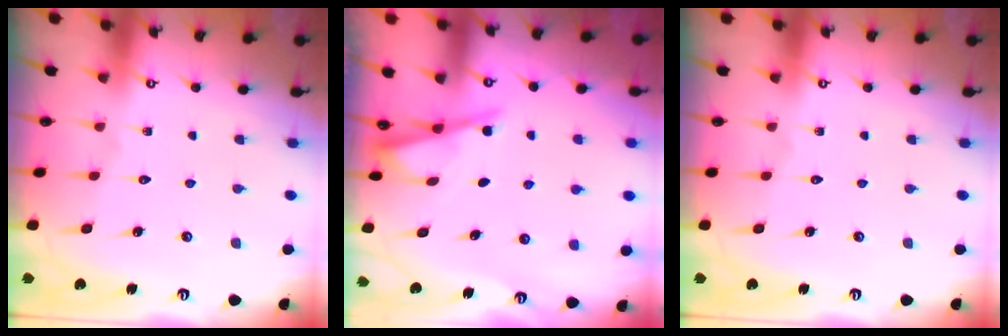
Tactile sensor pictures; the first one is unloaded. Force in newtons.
{"total": 2.8, "press": 2.8, "slide": 0.3}
{"total": 0.0}